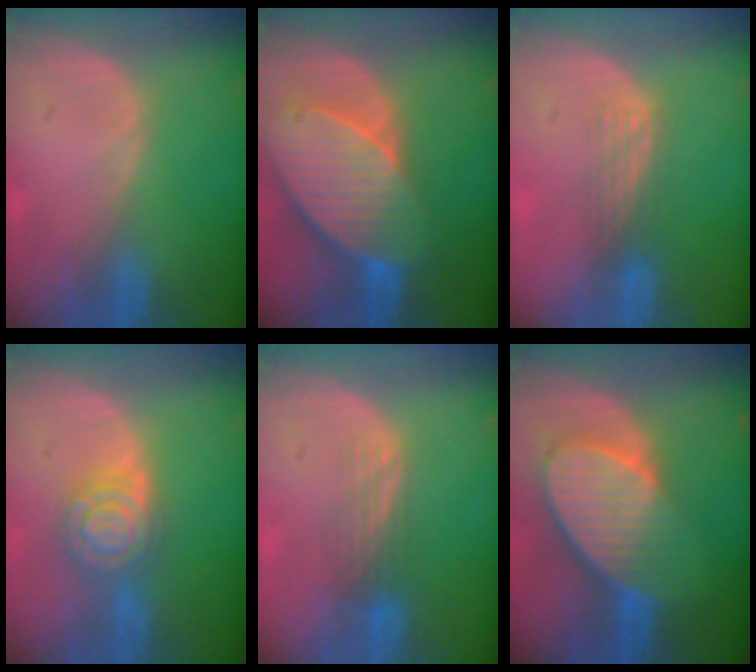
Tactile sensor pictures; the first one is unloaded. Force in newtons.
{"total": 10.6, "press": 9.4, "slide": 5.0}
{"total": 2.9, "press": 2.7, "slide": 1.2}
{"total": 6.6, "press": 6.6, "slide": 0.4}
{"total": 3.7, "press": 3.0, "slide": 2.2}
{"total": 10.0, "press": 8.8, "slide": 4.7}